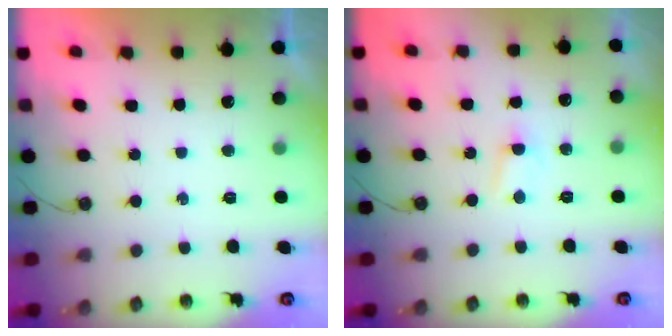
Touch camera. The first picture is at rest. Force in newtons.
{"total": 2.8, "press": 2.8, "slide": 0.4}